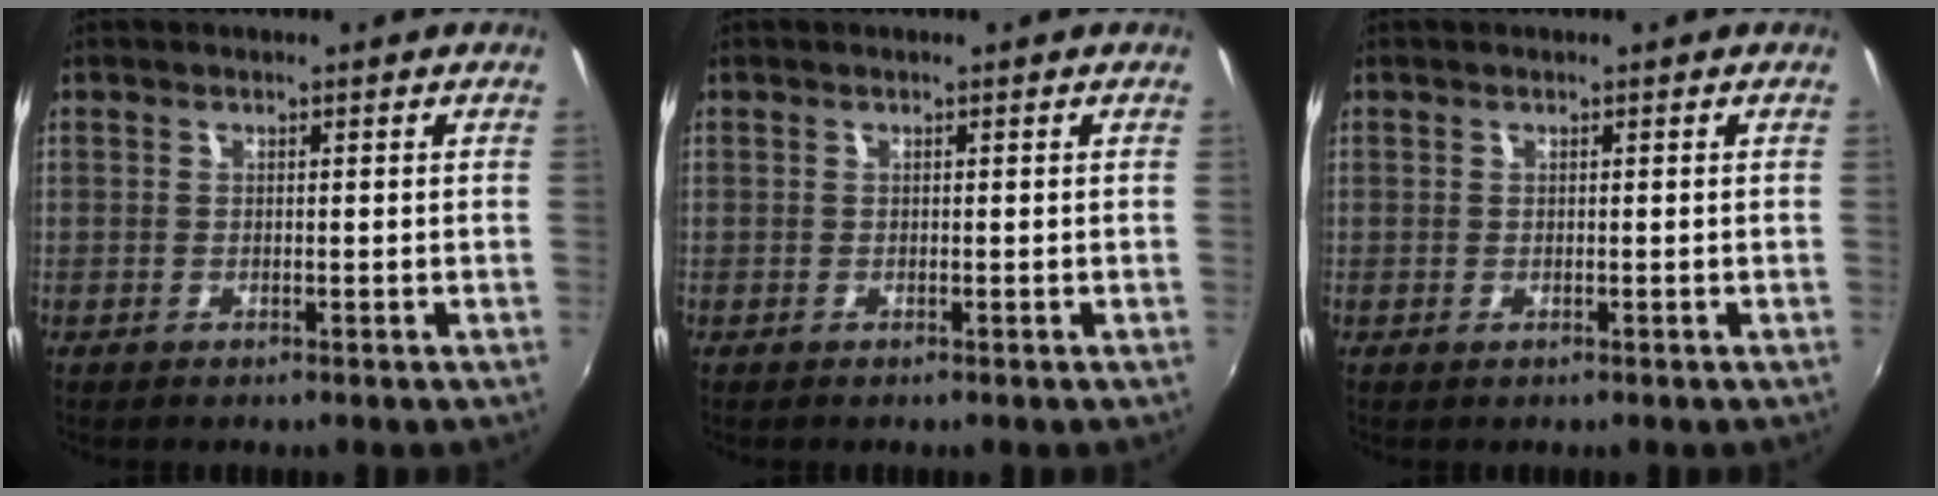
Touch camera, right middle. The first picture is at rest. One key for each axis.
{"total": 0.0}
{"total": 0.0}